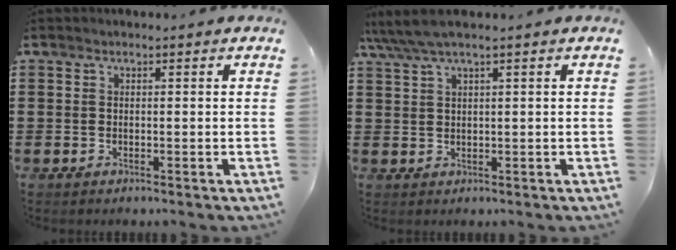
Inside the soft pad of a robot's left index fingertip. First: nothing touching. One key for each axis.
{"total": 3.0, "fx": 1.8, "fy": 0.1, "fz": 2.4, "tx": -0.056, "ty": 0.000, "tz": 0.031}